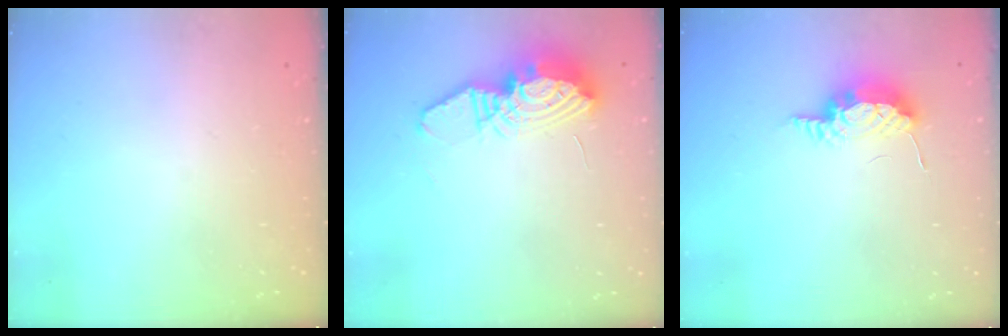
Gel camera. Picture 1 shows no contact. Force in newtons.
{"total": 13.1, "press": 13.0, "slide": 1.1}
{"total": 8.6, "press": 8.1, "slide": 2.7}